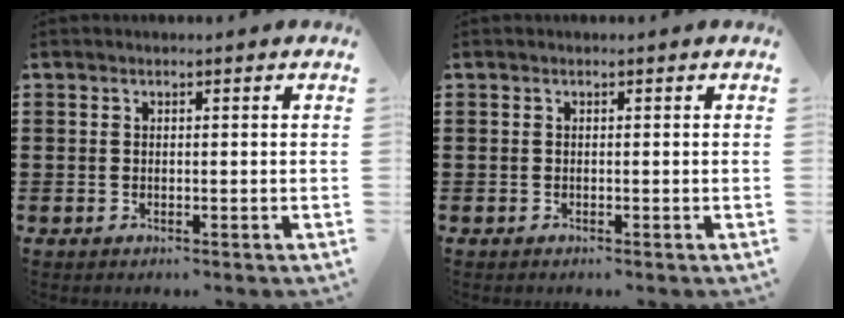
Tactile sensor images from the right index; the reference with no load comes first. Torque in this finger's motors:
{"motor_torque": [1.17, 0.97, -0.02, 0.02]}